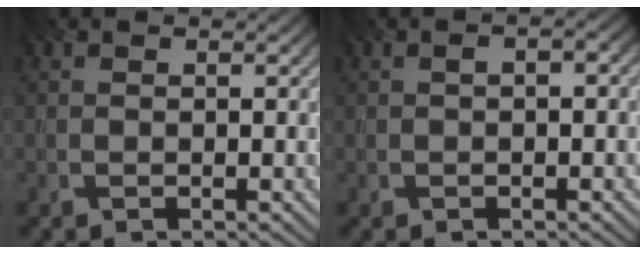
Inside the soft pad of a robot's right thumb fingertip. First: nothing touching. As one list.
[{"total": 1.8, "force": [0.1, 0.6, 1.7], "torque": [-0.030, 0.008, 0.002]}]